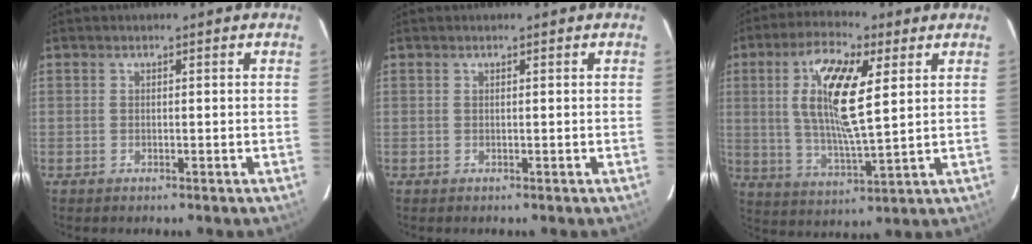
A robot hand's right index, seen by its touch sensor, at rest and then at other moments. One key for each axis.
{"total": 0.0}
{"total": 14.3, "fx": 4.2, "fy": 4.2, "fz": 13.0, "tx": -0.245, "ty": 0.006, "tz": 0.078}